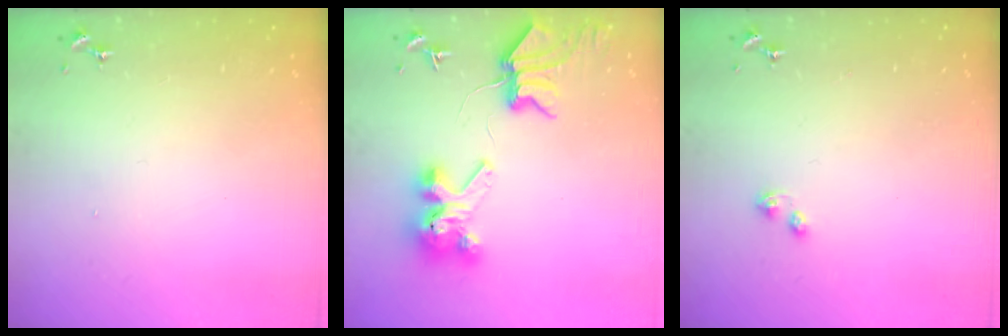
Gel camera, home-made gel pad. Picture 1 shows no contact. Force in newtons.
{"total": 8.1, "press": 8.0, "slide": 1.1}
{"total": 4.2, "press": 4.2, "slide": 0.7}